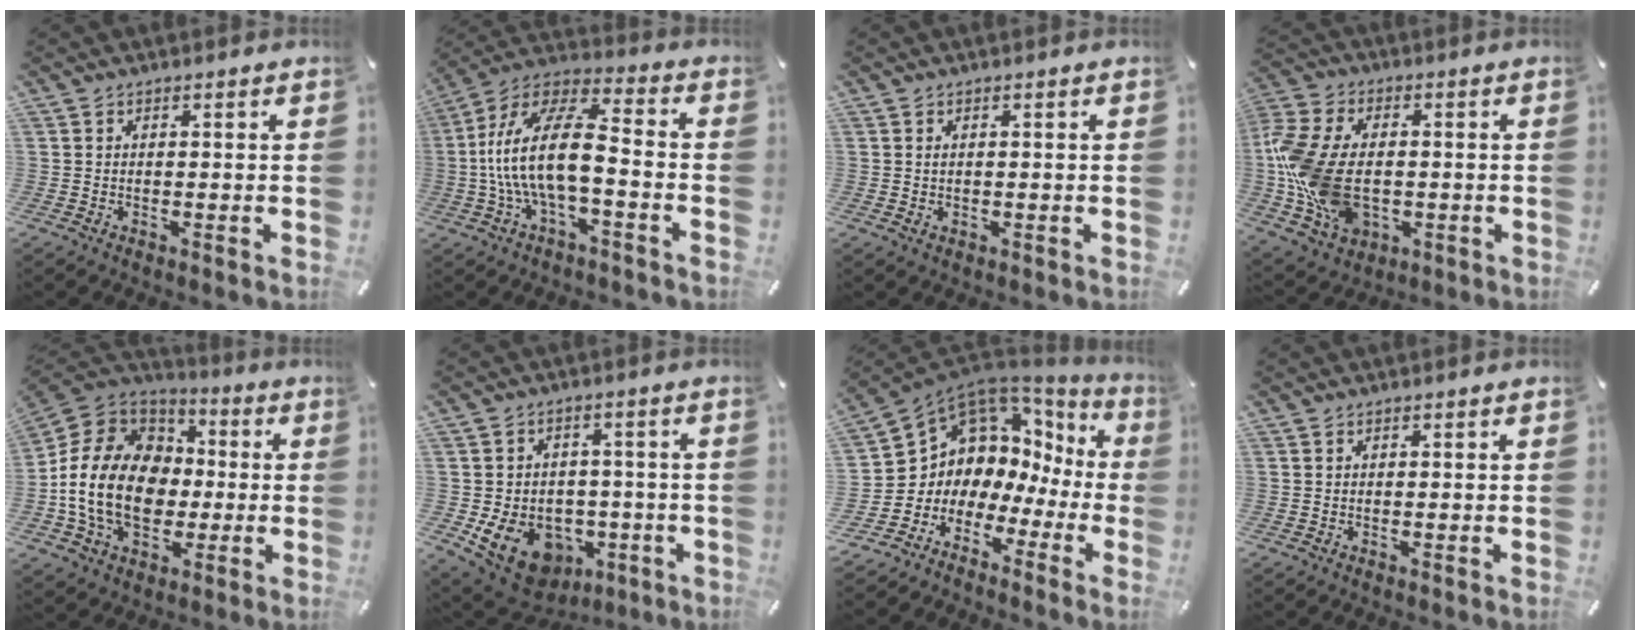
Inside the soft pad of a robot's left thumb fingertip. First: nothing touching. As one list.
[{"total": 17.5, "force": [-3.2, 7.3, 15.7], "torque": [-0.323, 0.005, -0.056]}, {"total": 0.8, "force": [0.2, 0.5, 0.6], "torque": [-0.014, 0.002, 0.002]}, {"total": 17.4, "force": [-1.9, 12.3, 12.2], "torque": [-0.284, 0.006, -0.033]}, {"total": 20.1, "force": [-3.4, 15.4, 12.6], "torque": [-0.271, 0.023, -0.059]}, {"total": 12.9, "force": [-4.4, 10.2, 6.5], "torque": [-0.115, 0.020, -0.069]}, {"total": 6.0, "force": [3.6, 4.8, -0.8], "torque": [-0.025, -0.078, 0.074]}, {"total": 0.0}]